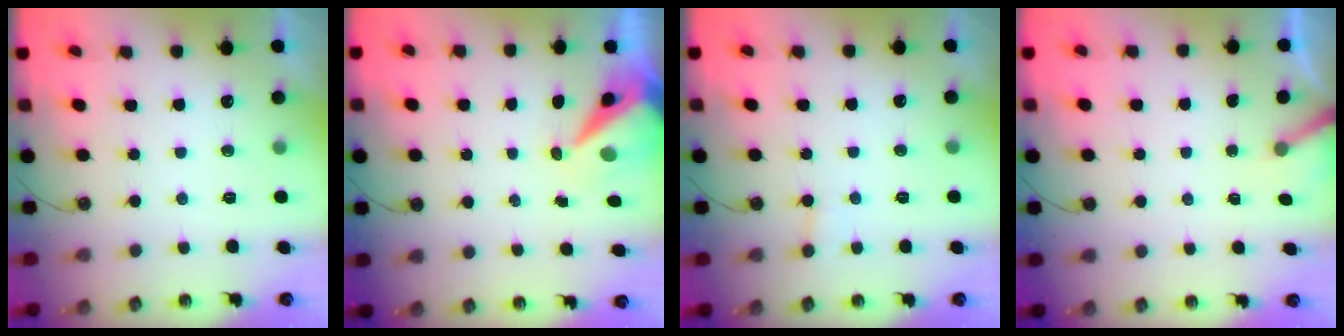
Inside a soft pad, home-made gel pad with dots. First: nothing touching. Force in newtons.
{"total": 8.6, "press": 8.5, "slide": 1.0}
{"total": 4.1, "press": 4.0, "slide": 0.4}
{"total": 3.4, "press": 3.4, "slide": 0.2}